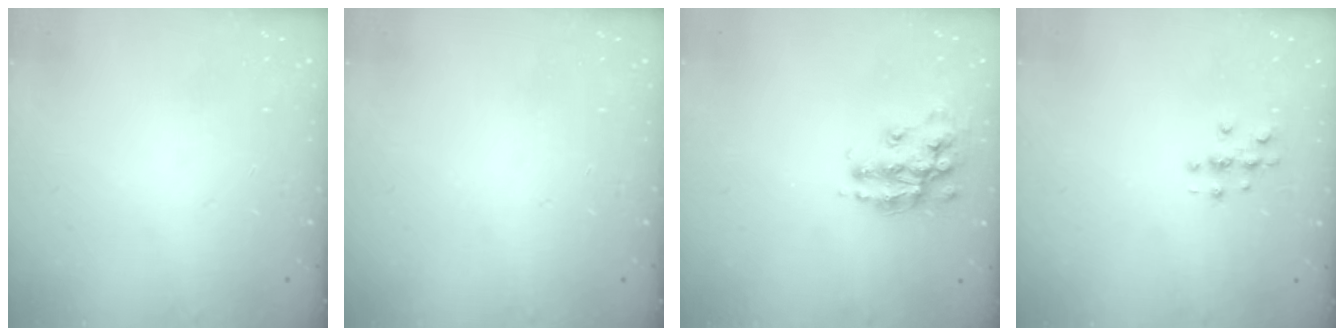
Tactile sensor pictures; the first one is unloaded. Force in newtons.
{"total": 0.0}
{"total": 13.7, "press": 13.7, "slide": 0.9}
{"total": 2.7, "press": 2.7, "slide": 0.3}